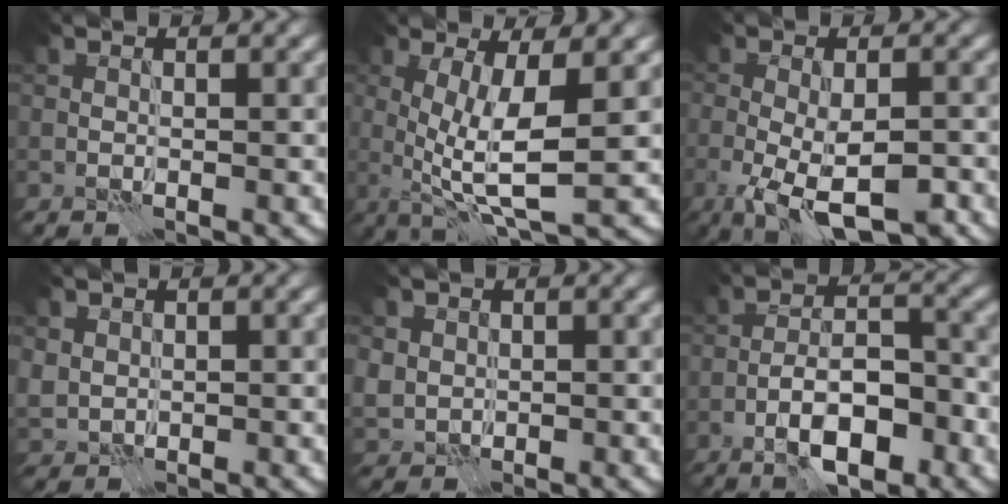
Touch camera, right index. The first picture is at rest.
{"total": 6.4, "force": [0.1, 1.5, 6.2], "torque": [-0.116, -0.007, 0.005]}
{"total": 7.5, "force": [-3.5, 2.6, 6.2], "torque": [-0.111, -0.017, -0.051]}
{"total": 1.9, "force": [0.7, 1.7, 0.4], "torque": [-0.014, -0.003, 0.017]}
{"total": 2.6, "force": [0.8, 2.4, 0.6], "torque": [-0.026, -0.001, 0.031]}
{"total": 5.9, "force": [-3.4, 2.0, 4.4], "torque": [-0.066, 0.010, -0.061]}